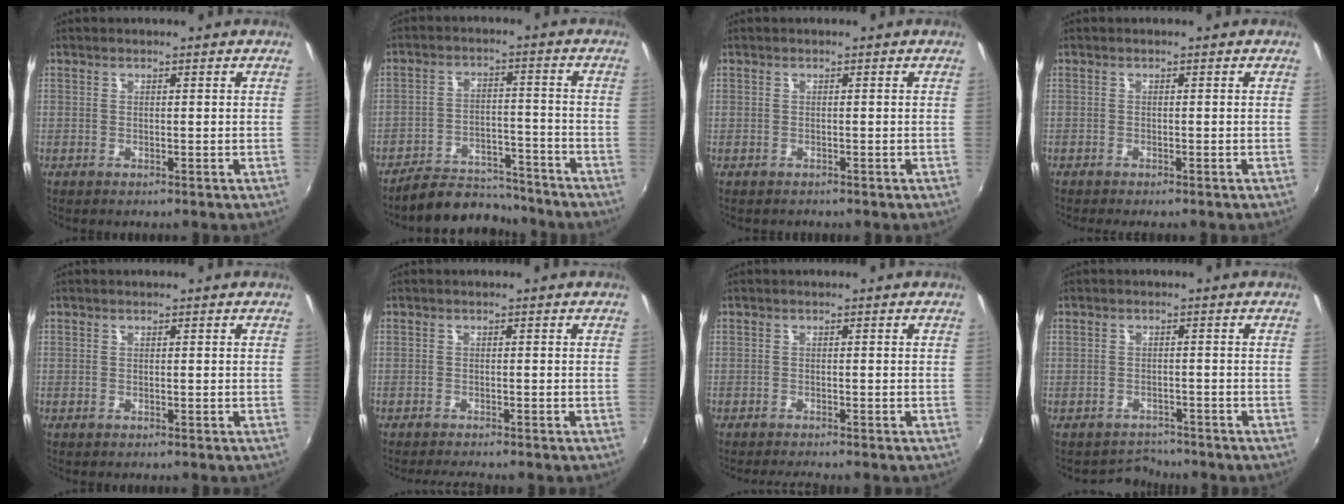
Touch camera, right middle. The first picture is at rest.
{"total": 11.2, "force": [-10.5, 3.1, 2.5], "torque": [-0.065, 0.014, -0.153]}
{"total": 0.7, "force": [-0.6, 0.4, -0.1], "torque": [-0.001, 0.001, -0.008]}
{"total": 1.2, "force": [-1.0, 0.1, 0.5], "torque": [-0.011, -0.008, -0.017]}
{"total": 0.0}
{"total": 3.2, "force": [-2.9, -0.1, 1.3], "torque": [-0.032, -0.014, -0.051]}
{"total": 2.5, "force": [-2.3, -0.2, 1.0], "torque": [-0.024, -0.014, -0.042]}
{"total": 2.9, "force": [-2.5, 1.1, -0.9], "torque": [0.005, 0.011, -0.044]}